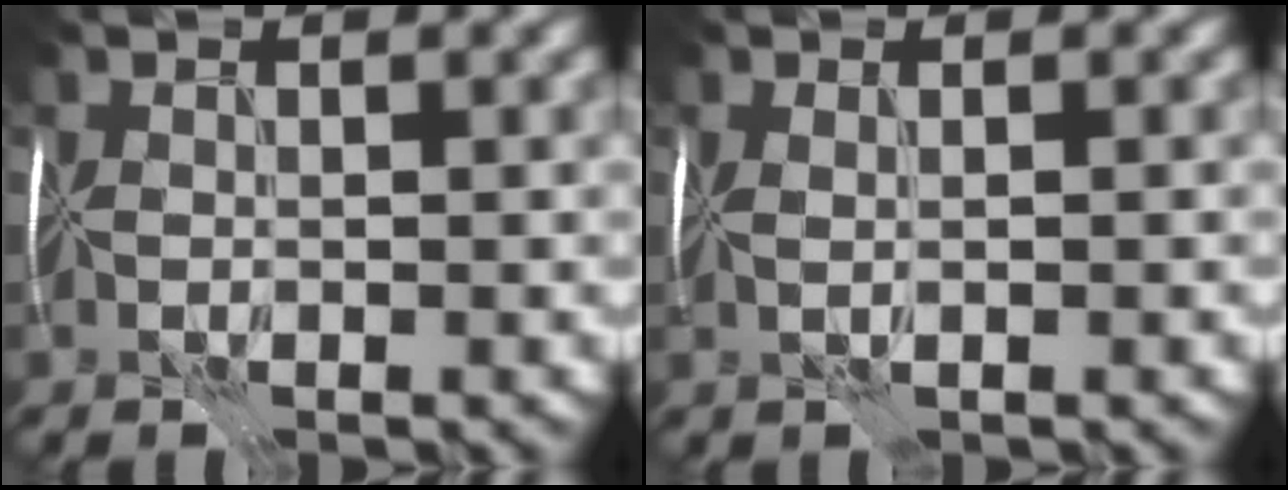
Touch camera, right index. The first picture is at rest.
{"total": 0.6, "force": [0.1, -0.6, 0.2], "torque": [-0.002, 0.003, 0.009]}